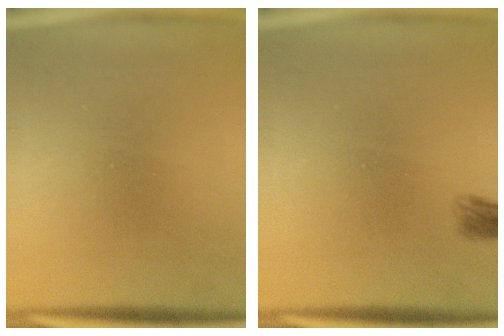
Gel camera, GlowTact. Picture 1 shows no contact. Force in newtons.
{"total": 1.6}